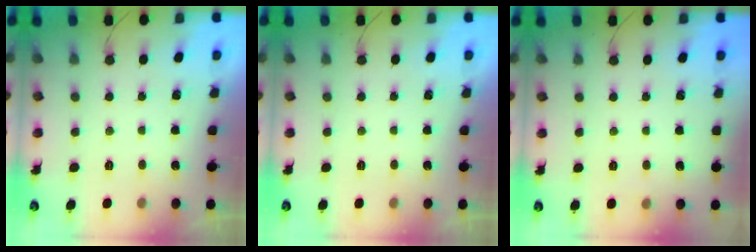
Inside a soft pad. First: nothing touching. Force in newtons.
{"total": 0.0}
{"total": 4.4, "press": 2.2, "slide": 3.8}